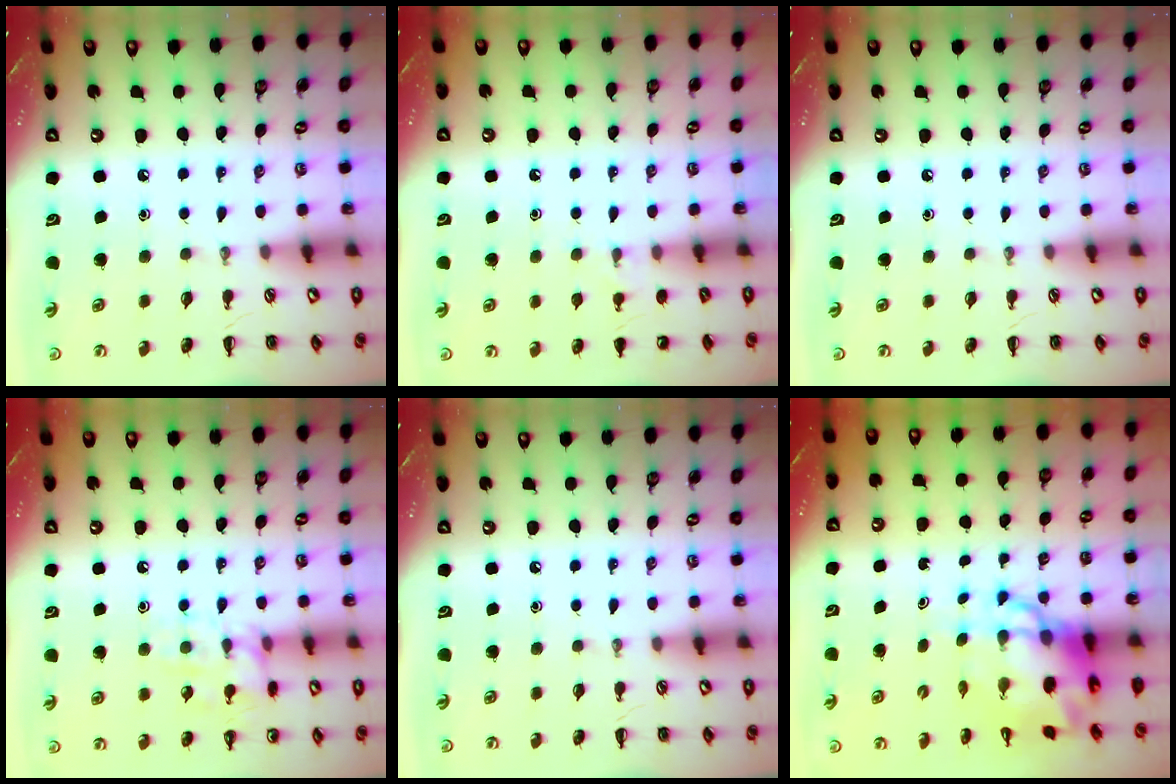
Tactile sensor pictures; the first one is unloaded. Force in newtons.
{"total": 6.5, "press": 6.4, "slide": 1.4}
{"total": 0.0}
{"total": 10.7, "press": 10.7, "slide": 0.8}
{"total": 0.0}
{"total": 9.5, "press": 9.2, "slide": 2.4}